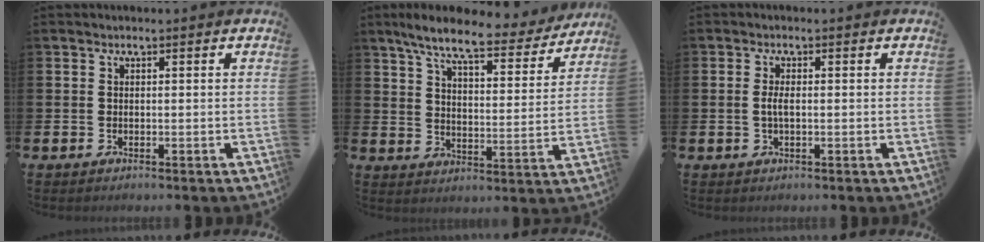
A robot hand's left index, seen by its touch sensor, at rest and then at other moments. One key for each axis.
{"total": 8.7, "fx": 7.5, "fy": 1.4, "fz": 4.0, "tx": -0.100, "ty": -0.038, "tz": 0.128}
{"total": 1.8, "fx": -0.1, "fy": 0.6, "fz": 1.7, "tx": -0.025, "ty": -0.002, "tz": -0.005}